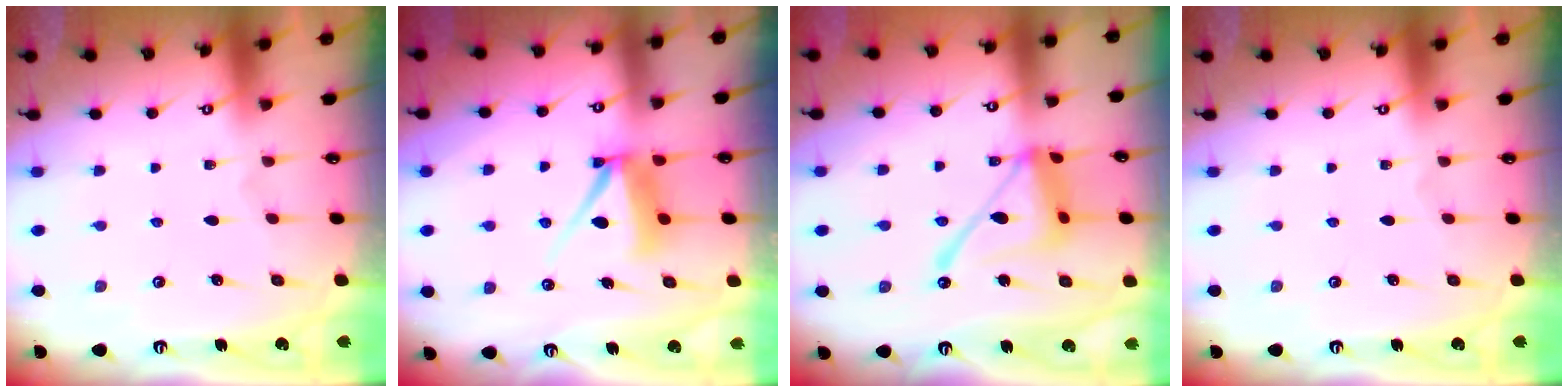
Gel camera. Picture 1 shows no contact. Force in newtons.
{"total": 9.0, "press": 9.0, "slide": 0.7}
{"total": 15.4, "press": 15.3, "slide": 1.4}
{"total": 0.0}